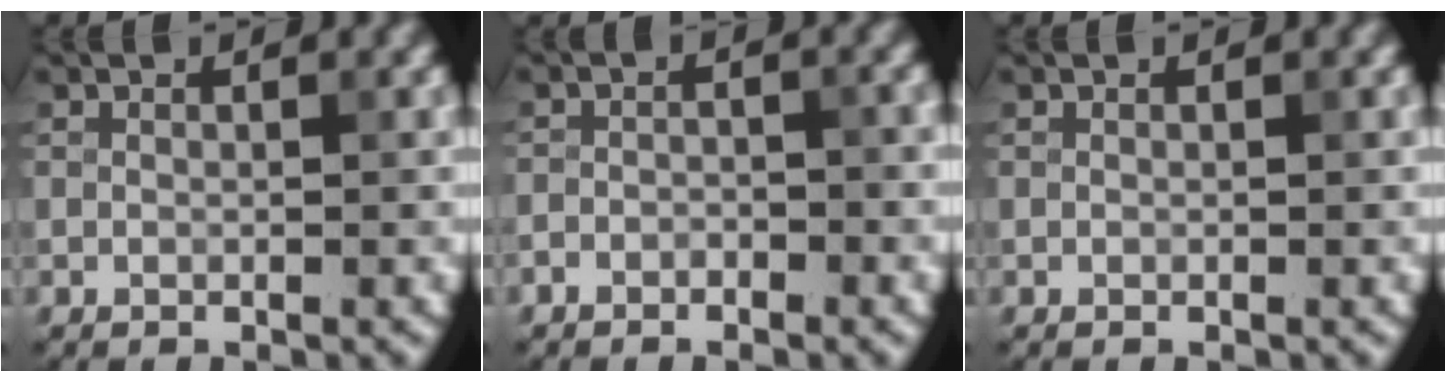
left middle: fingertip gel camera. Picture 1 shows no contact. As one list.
[{"total": 1.7, "force": [-1.2, 0.9, 0.8], "torque": [-0.015, 0.003, -0.024]}, {"total": 0.0}]